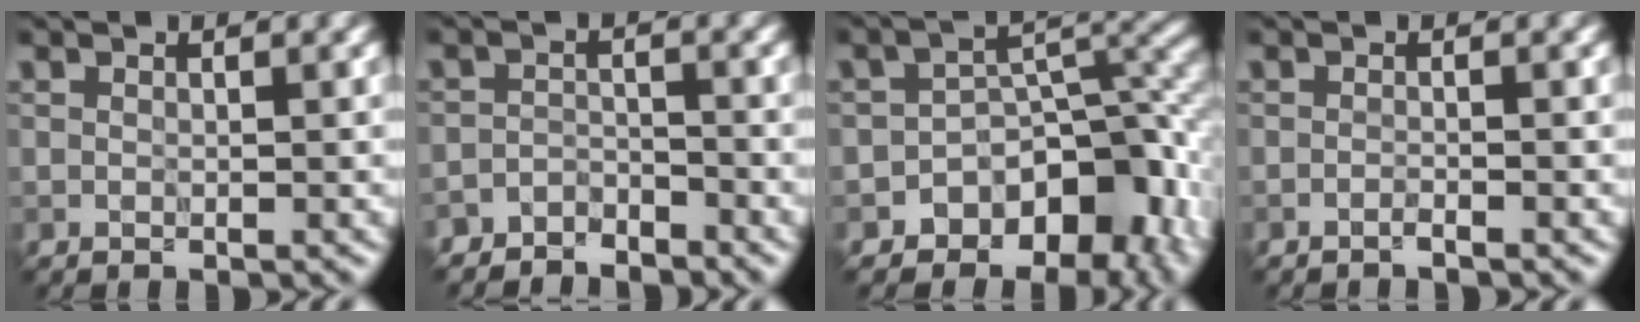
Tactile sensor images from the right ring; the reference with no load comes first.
{"total": 2.8, "force": [-2.7, 0.7, 0.1], "torque": [-0.001, 0.002, -0.057]}
{"total": 8.9, "force": [-5.2, 5.5, 4.6], "torque": [-0.038, 0.003, -0.079]}
{"total": 0.7, "force": [-0.6, 0.0, 0.3], "torque": [-0.003, 0.003, -0.013]}